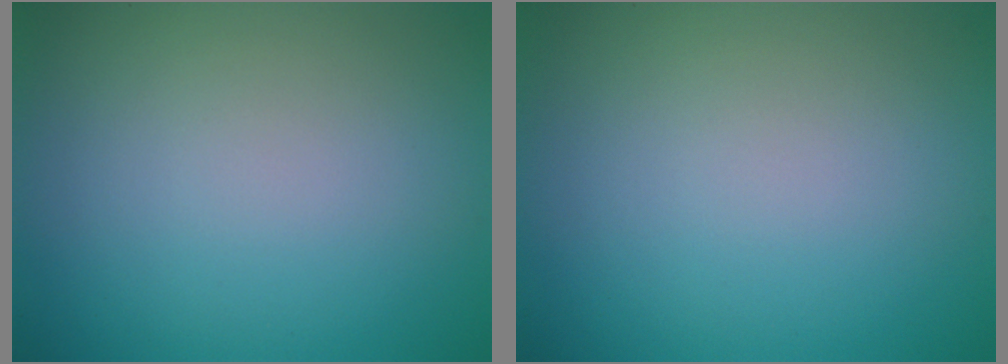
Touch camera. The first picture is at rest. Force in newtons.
{"total": 0.0}